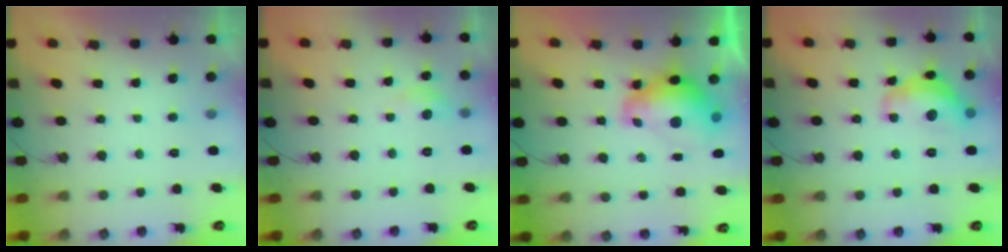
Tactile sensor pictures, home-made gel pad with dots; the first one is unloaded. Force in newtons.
{"total": 3.9, "press": 3.8, "slide": 0.5}
{"total": 10.5, "press": 10.4, "slide": 1.2}
{"total": 14.4, "press": 14.4, "slide": 0.6}